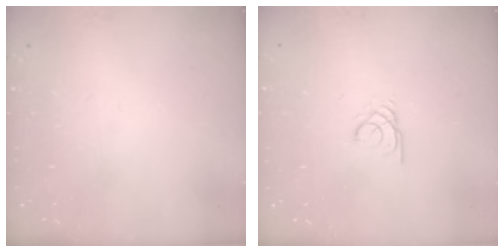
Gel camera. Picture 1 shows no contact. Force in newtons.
{"total": 1.8, "press": 1.8, "slide": 0.2}